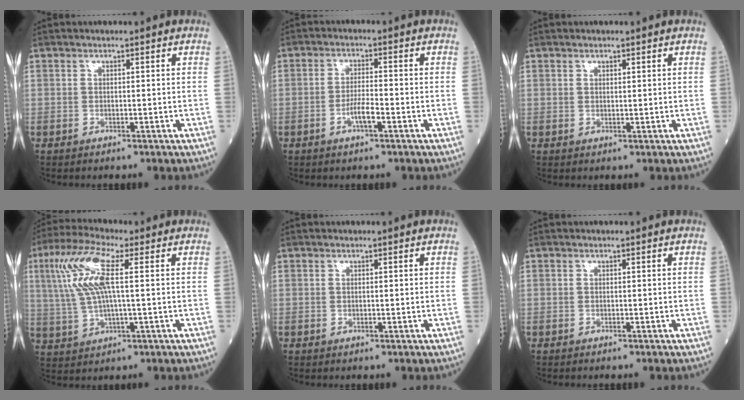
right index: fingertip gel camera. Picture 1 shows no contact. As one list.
[{"total": 3.2, "force": [-1.4, 0.4, 2.9], "torque": [-0.056, 0.001, -0.026]}, {"total": 0.6, "force": [0.4, 0.1, 0.3], "torque": [-0.010, 0.000, 0.010]}, {"total": 10.3, "force": [2.6, 2.1, 9.8], "torque": [-0.228, 0.023, 0.053]}, {"total": 0.0}, {"total": 0.0}]